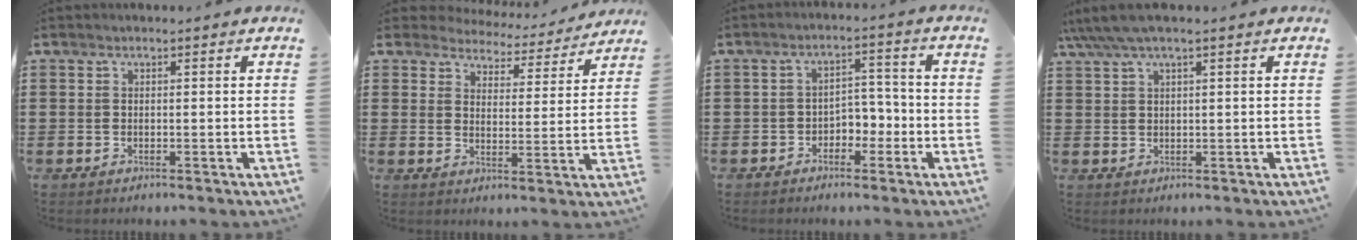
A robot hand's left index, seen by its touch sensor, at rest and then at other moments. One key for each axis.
{"total": 4.4, "fx": 4.3, "fy": 0.6, "fz": -0.2, "tx": -0.016, "ty": -0.033, "tz": 0.072}
{"total": 3.6, "fx": -2.3, "fy": 2.4, "fz": 1.5, "tx": -0.034, "ty": 0.009, "tz": -0.050}
{"total": 2.6, "fx": 1.6, "fy": 0.3, "fz": 2.0, "tx": -0.049, "ty": 0.000, "tz": 0.026}